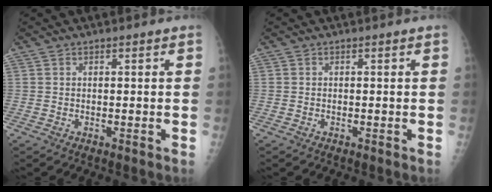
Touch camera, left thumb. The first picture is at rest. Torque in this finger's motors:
{"motor_torque": [0.91, 0.96, -0.11, -0.04, 0.09]}